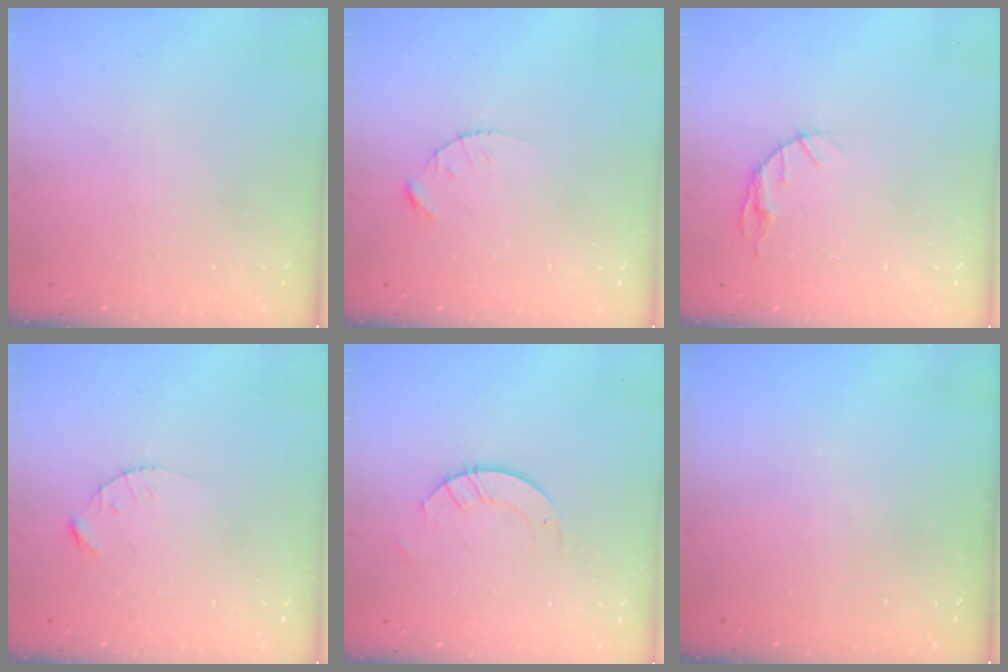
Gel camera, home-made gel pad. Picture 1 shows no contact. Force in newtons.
{"total": 2.1, "press": 2.1, "slide": 0.3}
{"total": 5.0, "press": 4.9, "slide": 0.6}
{"total": 2.1, "press": 2.1, "slide": 0.3}
{"total": 2.6, "press": 2.6, "slide": 0.2}
{"total": 0.0}